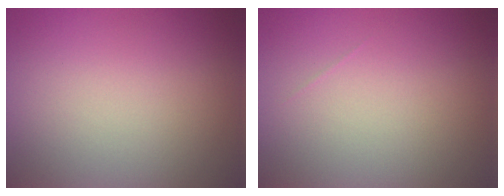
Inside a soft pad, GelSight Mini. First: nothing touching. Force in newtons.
{"total": 0.0}